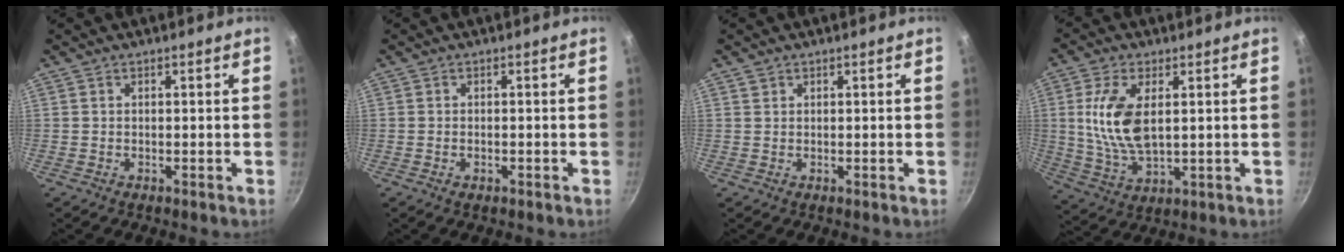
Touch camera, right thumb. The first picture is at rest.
{"total": 1.2, "force": [-0.5, 0.7, 0.9], "torque": [-0.015, 0.007, -0.005]}
{"total": 0.7, "force": [0.5, 0.6, 0.1], "torque": [0.008, -0.002, 0.006]}
{"total": 11.8, "force": [2.0, 6.0, 10.0], "torque": [-0.204, -0.011, 0.047]}